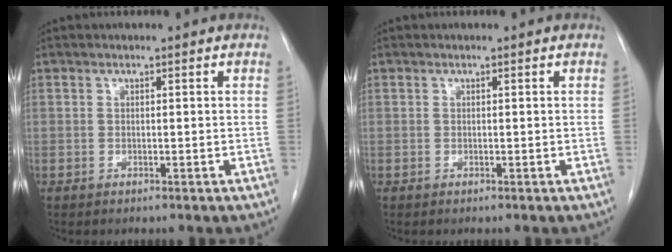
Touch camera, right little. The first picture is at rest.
{"total": 0.0}